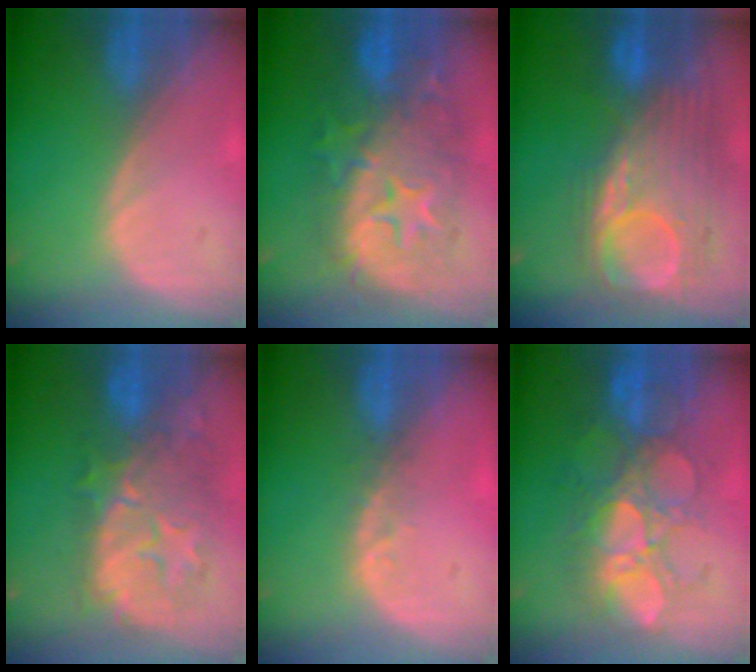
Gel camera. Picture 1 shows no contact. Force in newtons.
{"total": 12.3, "press": 12.2, "slide": 1.1}
{"total": 11.2, "press": 10.4, "slide": 4.1}
{"total": 10.6, "press": 10.0, "slide": 3.6}
{"total": 2.1, "press": 1.8, "slide": 1.1}
{"total": 10.0, "press": 9.3, "slide": 3.6}